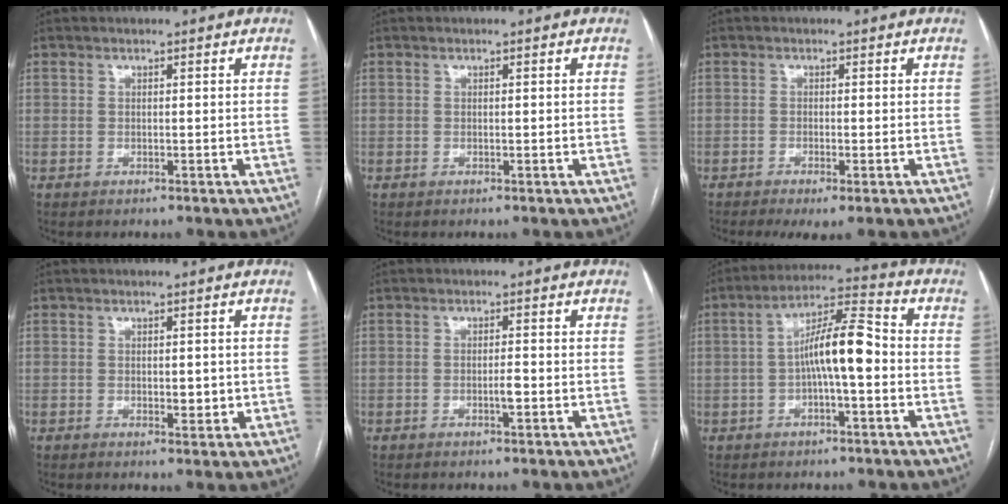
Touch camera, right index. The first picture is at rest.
{"total": 0.0}
{"total": 3.6, "force": [-2.2, 0.4, 2.9], "torque": [-0.044, -0.011, -0.034]}
{"total": 2.4, "force": [-0.2, 1.2, 2.1], "torque": [-0.027, -0.002, 0.004]}
{"total": 1.6, "force": [-0.5, 0.2, 1.5], "torque": [-0.026, 0.001, -0.008]}
{"total": 9.5, "force": [-1.0, 1.7, 9.3], "torque": [-0.165, 0.029, -0.021]}